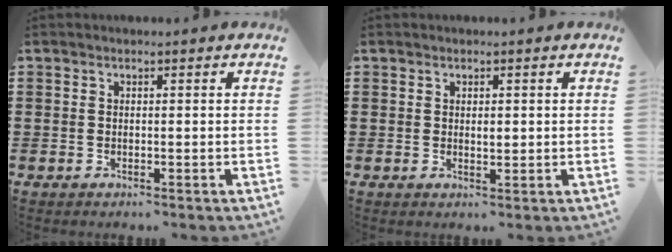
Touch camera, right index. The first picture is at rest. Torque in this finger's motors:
{"motor_torque": [0.41, -0.24, 0.01, 0.01]}